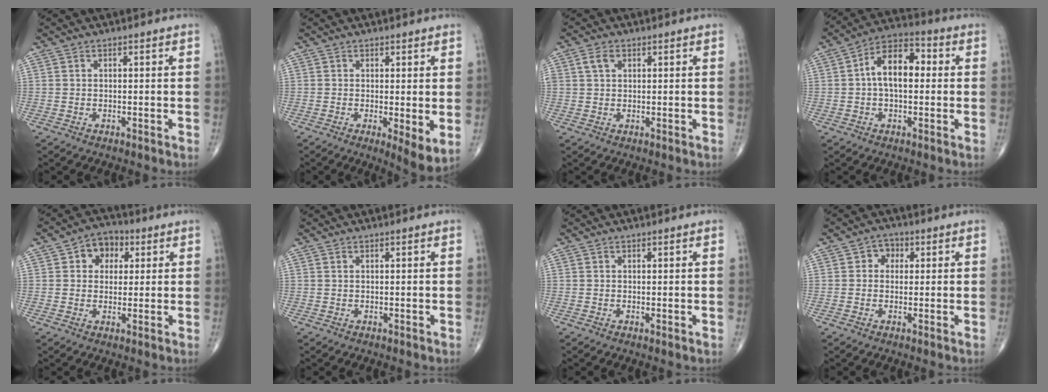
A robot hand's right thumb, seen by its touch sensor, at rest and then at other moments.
{"total": 5.2, "force": [-0.4, 1.3, 5.0], "torque": [-0.076, -0.018, -0.008]}
{"total": 2.7, "force": [1.0, 1.8, 1.7], "torque": [-0.030, 0.005, 0.021]}
{"total": 10.5, "force": [0.9, 6.0, 8.6], "torque": [-0.135, 0.031, 0.004]}
{"total": 6.5, "force": [2.0, 5.2, 3.4], "torque": [-0.014, 0.006, 0.024]}
{"total": 0.0}
{"total": 0.0}
{"total": 3.0, "force": [0.6, 2.6, 1.4], "torque": [0.003, 0.006, 0.001]}